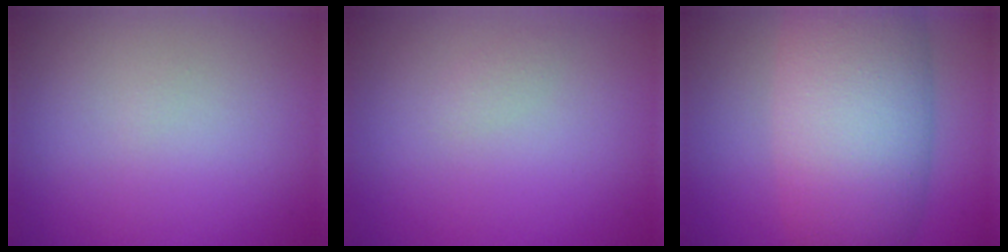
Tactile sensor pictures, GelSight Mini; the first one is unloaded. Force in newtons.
{"total": 0.6, "press": 0.6, "slide": 0.0}
{"total": 11.0, "press": 11.0, "slide": 0.5}